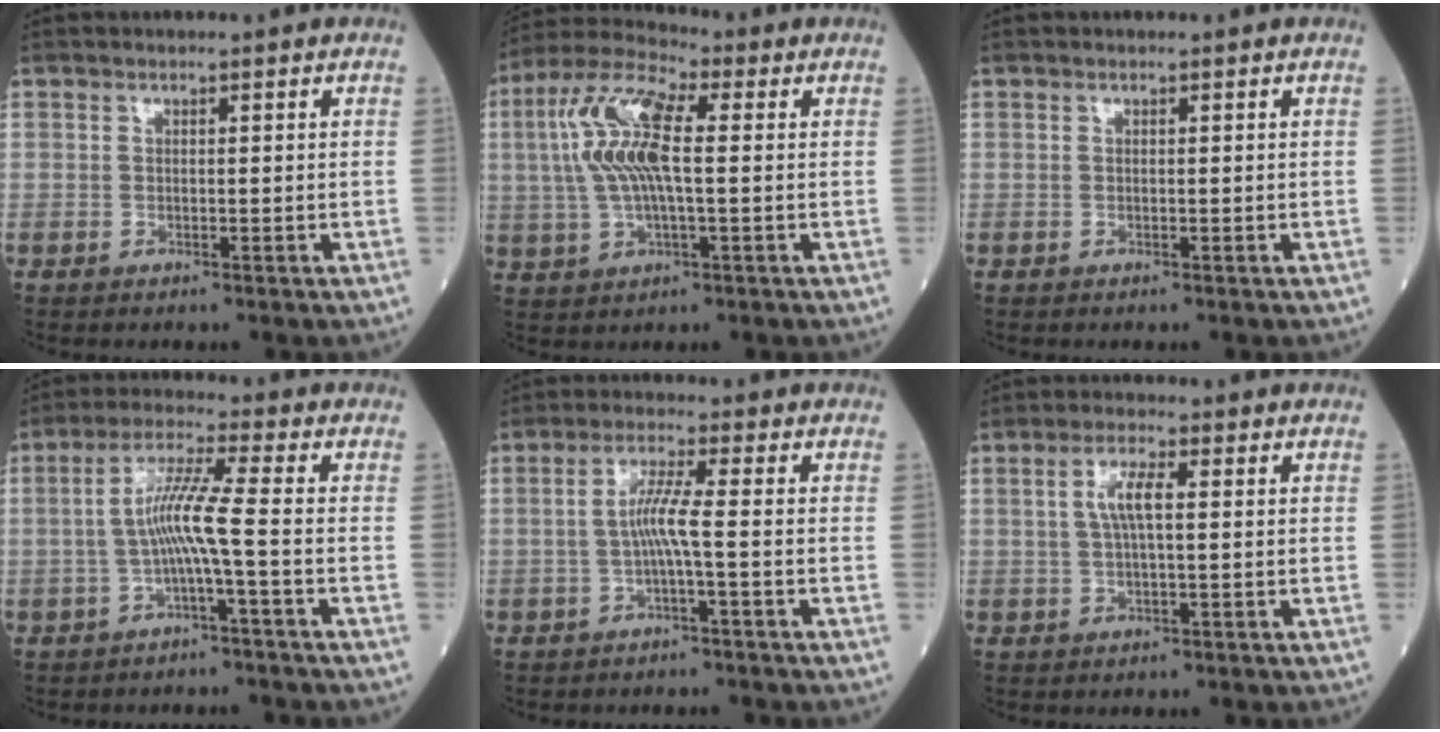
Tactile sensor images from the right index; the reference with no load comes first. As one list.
[{"total": 11.6, "force": [1.4, 3.0, 11.1], "torque": [-0.244, 0.023, 0.023]}, {"total": 0.0}, {"total": 6.4, "force": [-1.3, -0.8, 6.3], "torque": [-0.127, 0.018, -0.022]}, {"total": 4.3, "force": [-0.7, -0.5, 4.2], "torque": [-0.088, 0.009, -0.011]}, {"total": 4.2, "force": [0.8, 0.7, 4.1], "torque": [-0.084, 0.010, 0.018]}]